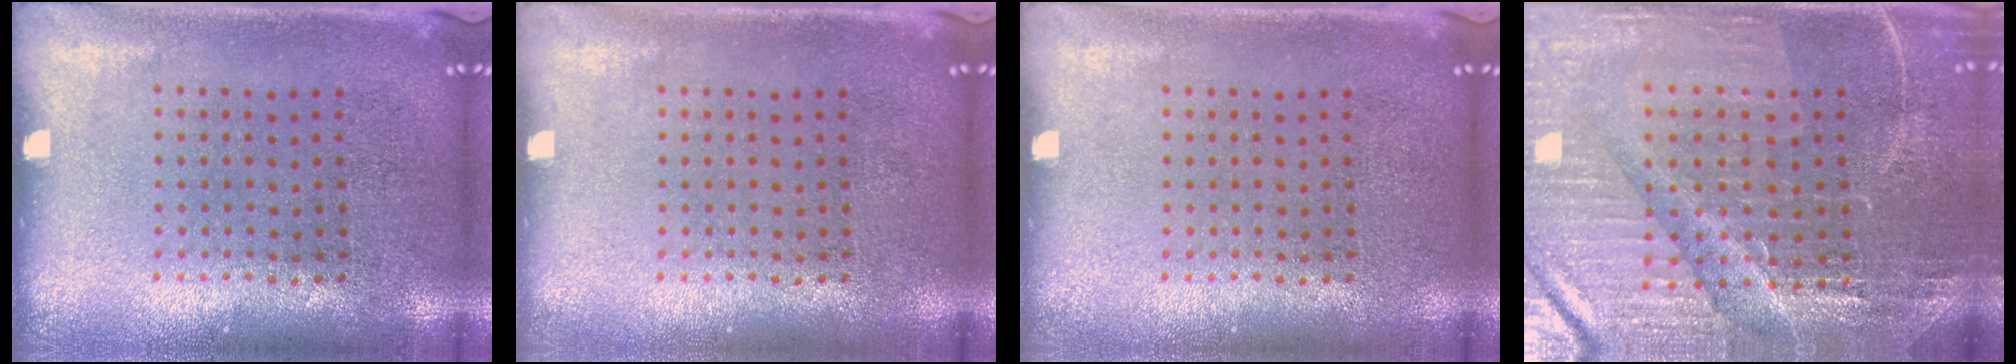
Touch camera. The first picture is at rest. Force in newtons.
{"total": 0.0}
{"total": 0.0}
{"total": 4.0, "press": 3.9, "slide": 0.8}